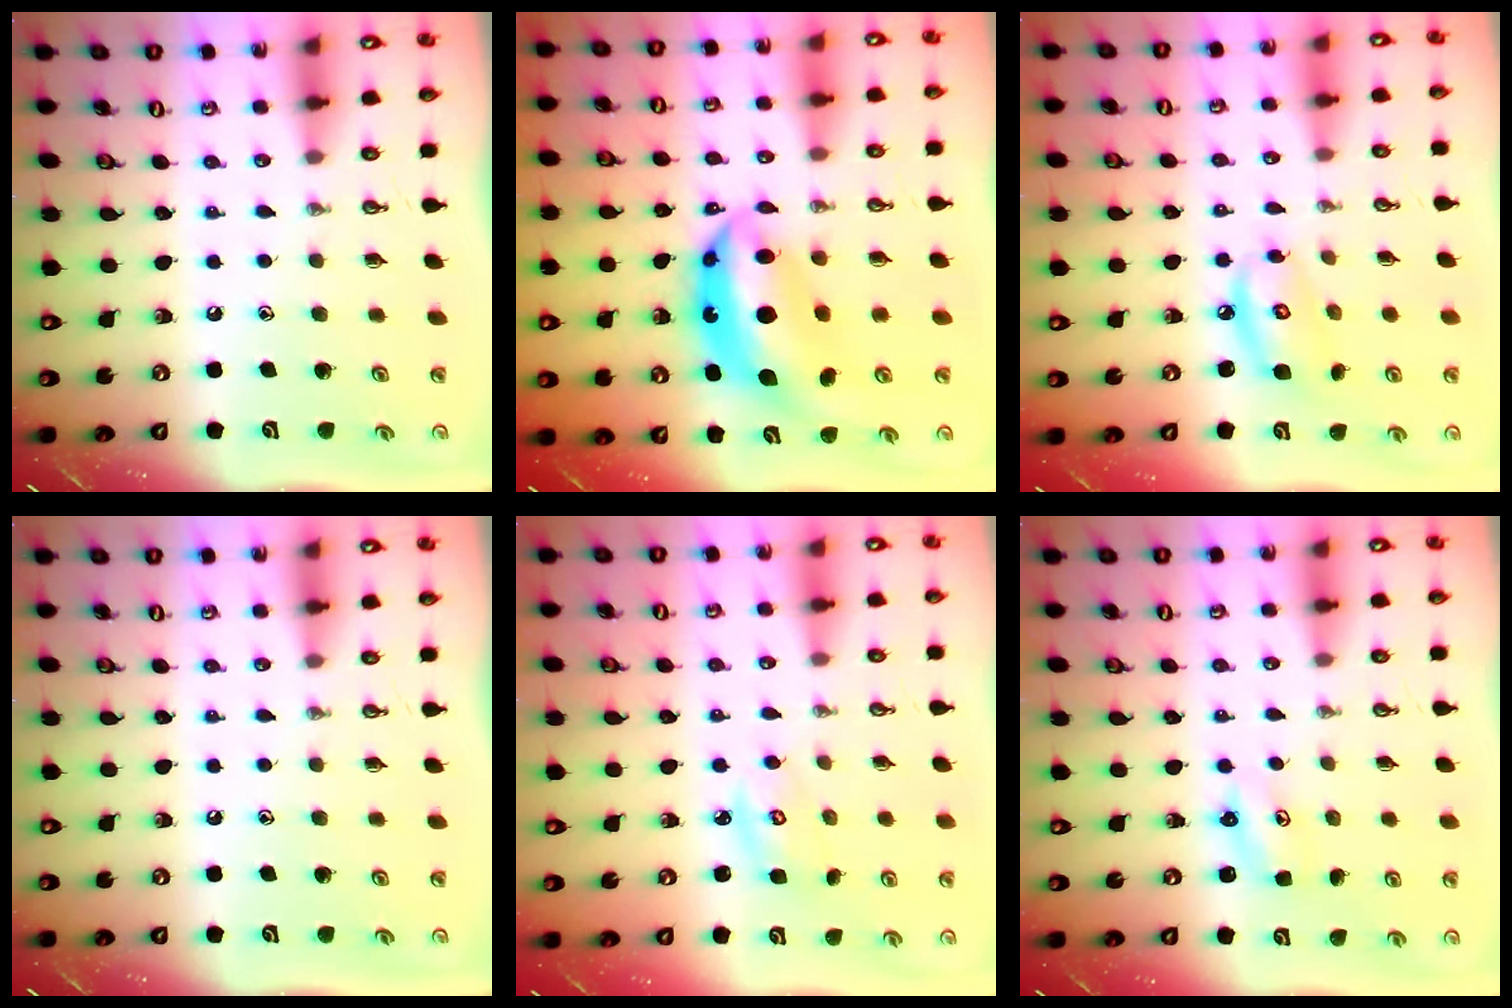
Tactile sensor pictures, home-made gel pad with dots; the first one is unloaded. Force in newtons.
{"total": 15.4, "press": 15.3, "slide": 1.9}
{"total": 7.9, "press": 7.9, "slide": 0.6}
{"total": 0.0}
{"total": 3.6, "press": 3.6, "slide": 0.2}
{"total": 2.8, "press": 2.8, "slide": 0.3}